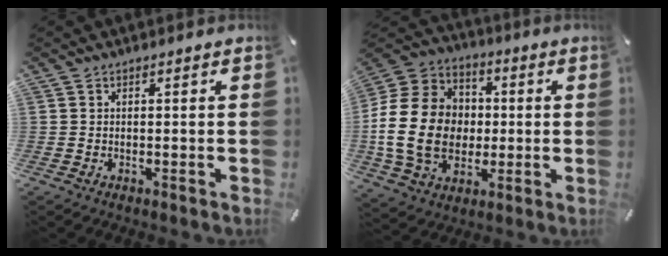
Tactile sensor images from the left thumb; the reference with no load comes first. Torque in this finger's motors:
{"motor_torque": [0.27, 2.29, 1.81, -0.96, 0.81]}